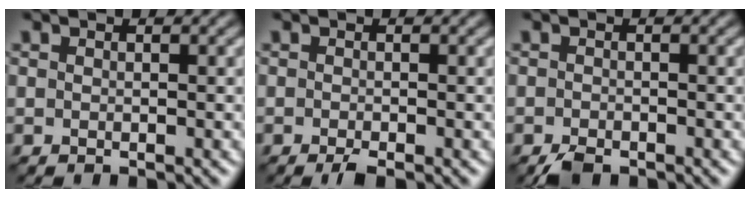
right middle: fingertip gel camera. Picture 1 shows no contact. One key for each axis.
{"total": 1.3, "fx": -0.9, "fy": 0.1, "fz": 0.9, "tx": -0.020, "ty": -0.002, "tz": -0.018}
{"total": 1.7, "fx": -1.4, "fy": 0.6, "fz": 0.8, "tx": -0.018, "ty": -0.003, "tz": -0.030}